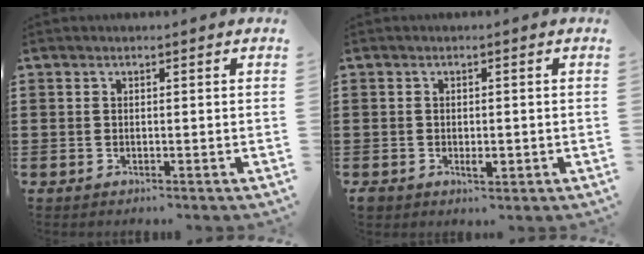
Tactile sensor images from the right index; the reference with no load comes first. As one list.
[{"total": 1.8, "force": [-0.6, 1.1, 1.3], "torque": [-0.026, 0.000, -0.012]}]